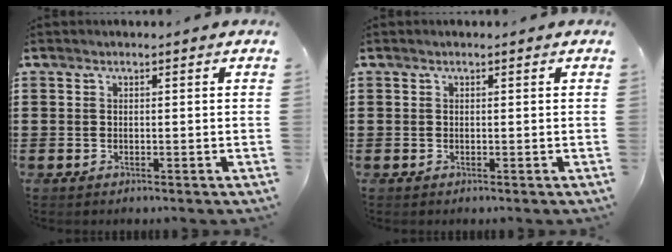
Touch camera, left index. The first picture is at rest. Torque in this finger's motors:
{"motor_torque": [0.20, 0.18, -0.19, 0.01]}